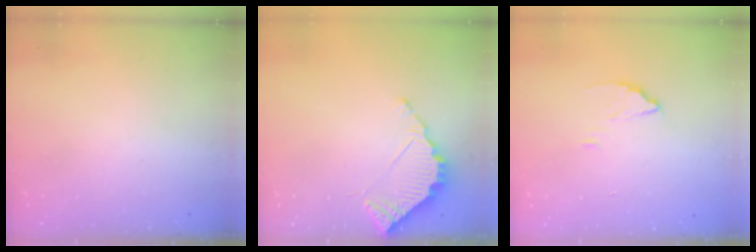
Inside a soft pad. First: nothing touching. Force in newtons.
{"total": 4.0, "press": 4.0, "slide": 0.3}
{"total": 2.6, "press": 2.6, "slide": 0.2}